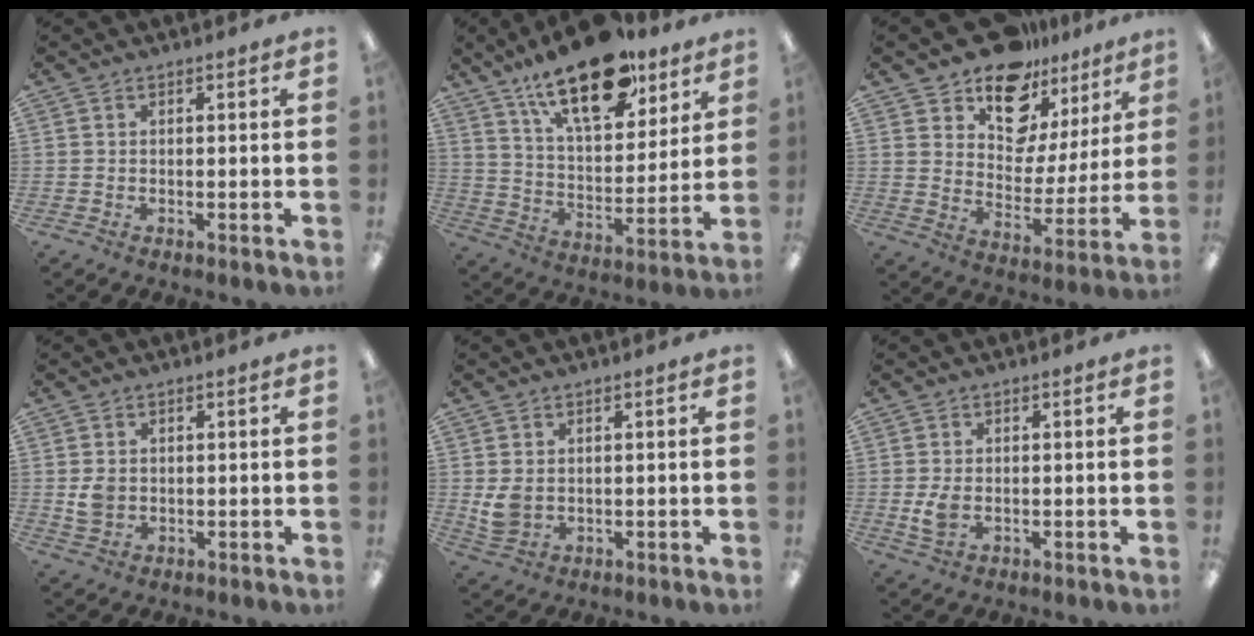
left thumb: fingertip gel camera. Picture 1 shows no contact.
{"total": 21.3, "force": [14.7, 9.1, 12.5], "torque": [-0.202, -0.077, 0.251]}
{"total": 14.5, "force": [11.8, 7.3, 4.1], "torque": [-0.079, -0.093, 0.216]}
{"total": 3.5, "force": [0.5, 2.9, 1.9], "torque": [-0.020, -0.002, 0.007]}
{"total": 4.4, "force": [1.0, 3.3, 2.7], "torque": [-0.049, -0.002, 0.021]}
{"total": 4.0, "force": [-0.1, 2.5, 3.0], "torque": [-0.067, -0.005, -0.007]}